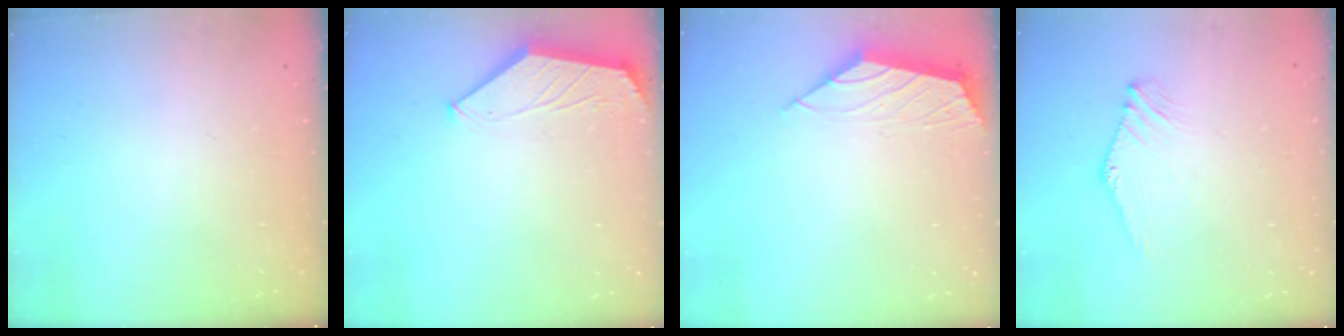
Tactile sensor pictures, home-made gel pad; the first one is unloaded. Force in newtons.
{"total": 1.7, "press": 1.6, "slide": 0.3}
{"total": 2.0, "press": 2.0, "slide": 0.5}
{"total": 0.6, "press": 0.5, "slide": 0.3}